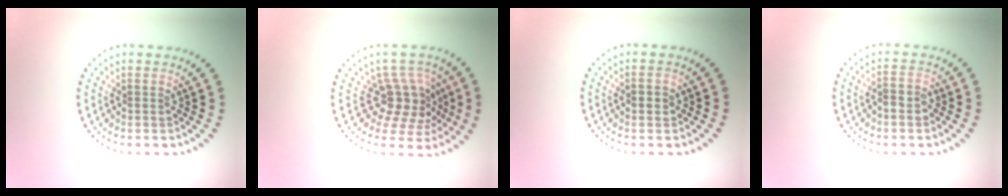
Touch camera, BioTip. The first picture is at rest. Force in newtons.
{"total": 4.0, "press": 3.2, "slide": 2.5}
{"total": 1.7, "press": 1.7, "slide": 0.2}
{"total": 1.3, "press": 1.1, "slide": 0.7}